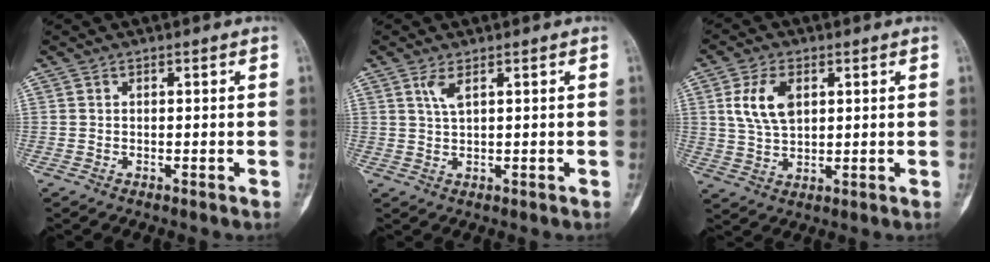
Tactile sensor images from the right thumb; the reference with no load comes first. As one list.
[{"total": 2.4, "force": [1.3, 0.5, 2.0], "torque": [-0.044, -0.005, 0.033]}, {"total": 8.0, "force": [2.5, 4.7, 6.0], "torque": [-0.111, -0.003, 0.052]}]